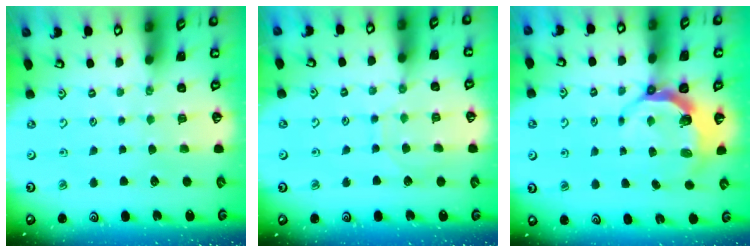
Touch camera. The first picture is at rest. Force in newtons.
{"total": 5.6, "press": 5.5, "slide": 0.5}
{"total": 5.5, "press": 4.1, "slide": 3.7}